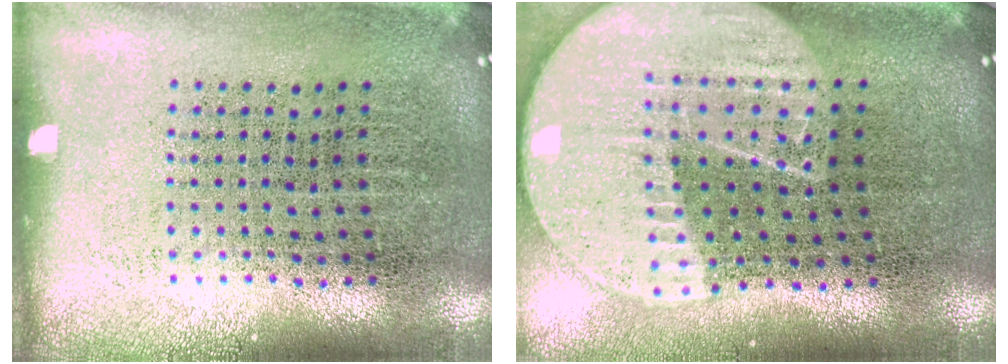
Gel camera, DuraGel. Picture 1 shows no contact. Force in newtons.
{"total": 2.3, "press": 2.0, "slide": 1.1}